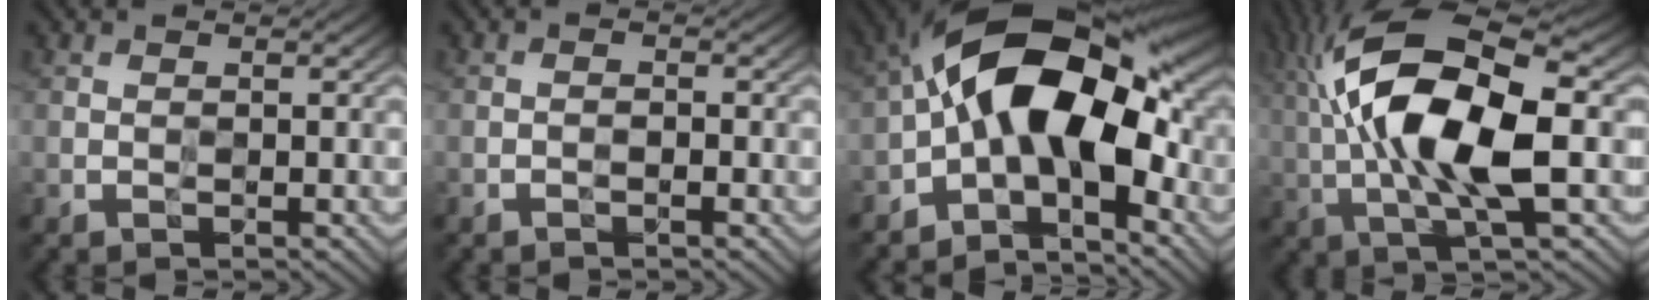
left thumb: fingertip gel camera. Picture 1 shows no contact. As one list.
[{"total": 0.9, "force": [-0.6, 0.2, 0.6], "torque": [-0.010, 0.002, -0.011]}, {"total": 15.6, "force": [-1.5, 7.5, 13.7], "torque": [-0.220, 0.030, -0.049]}, {"total": 15.3, "force": [0.7, 5.5, 14.3], "torque": [-0.287, 0.013, 0.008]}]